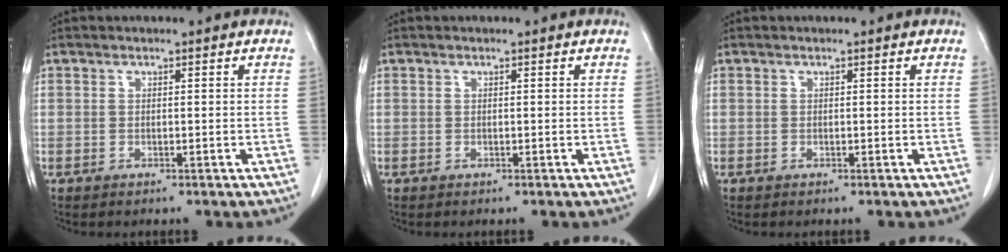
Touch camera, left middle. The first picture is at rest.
{"total": 0.0}
{"total": 0.0}